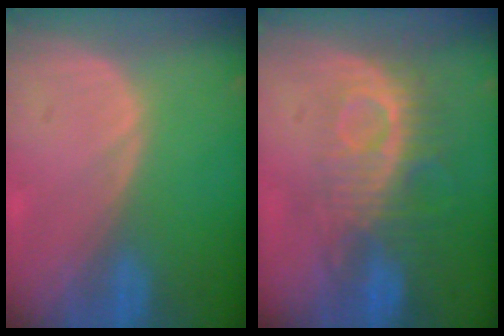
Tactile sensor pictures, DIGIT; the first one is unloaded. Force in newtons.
{"total": 9.3, "press": 8.2, "slide": 4.4}